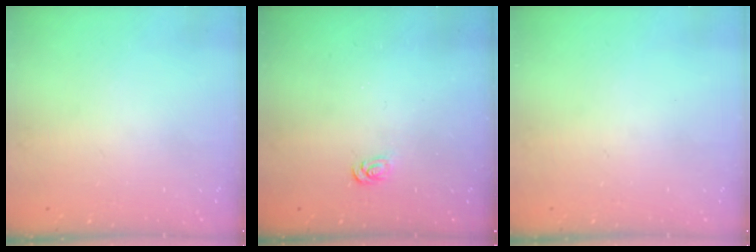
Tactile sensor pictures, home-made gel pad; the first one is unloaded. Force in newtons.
{"total": 2.5, "press": 2.5, "slide": 0.3}
{"total": 0.0}